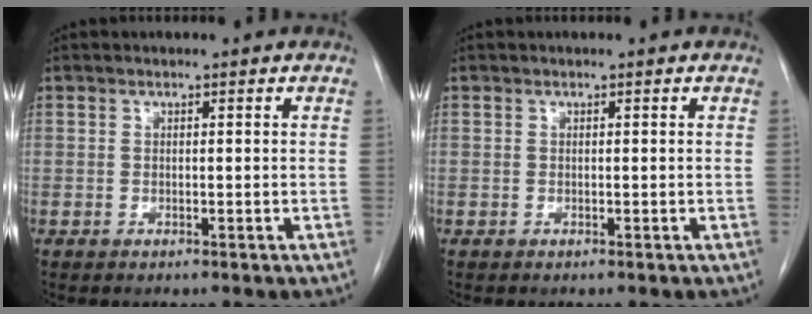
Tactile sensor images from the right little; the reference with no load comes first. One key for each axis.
{"total": 0.0}